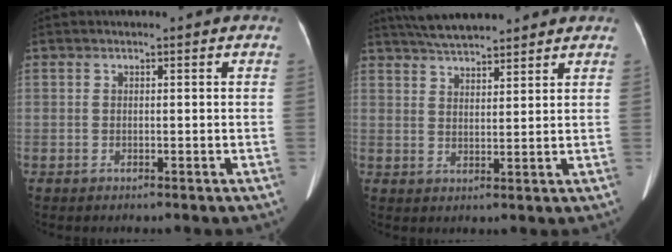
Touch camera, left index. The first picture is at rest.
{"total": 8.1, "force": [7.2, 1.7, 3.2], "torque": [-0.052, 0.024, 0.114]}